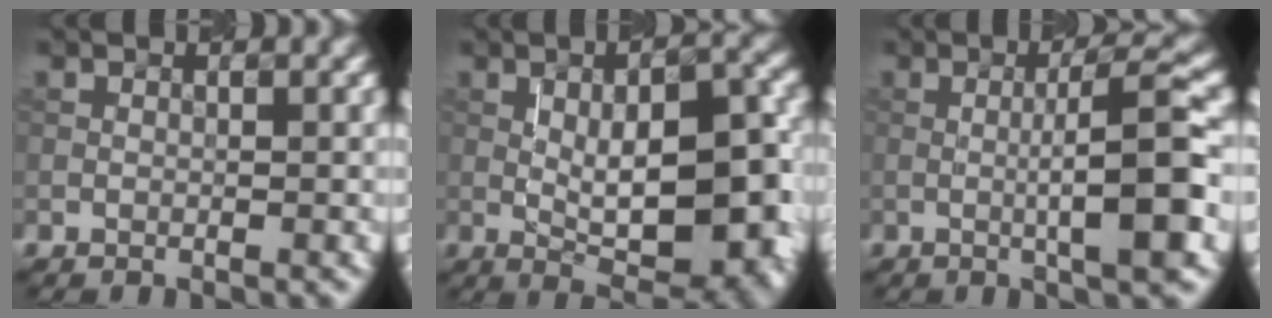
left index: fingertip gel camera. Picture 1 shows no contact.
{"total": 9.9, "force": [-0.6, 3.8, 9.1], "torque": [-0.128, 0.004, -0.008]}
{"total": 6.6, "force": [-0.5, 0.9, 6.5], "torque": [-0.099, 0.008, -0.010]}